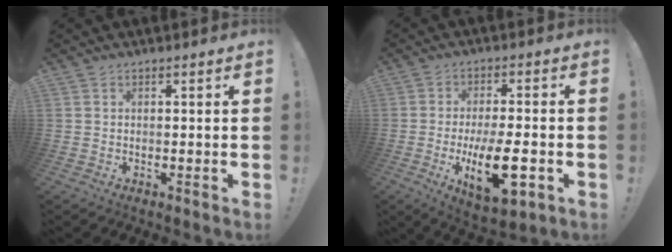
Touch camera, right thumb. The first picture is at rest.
{"total": 15.6, "force": [-4.4, 6.0, 13.8], "torque": [-0.217, 0.000, -0.063]}